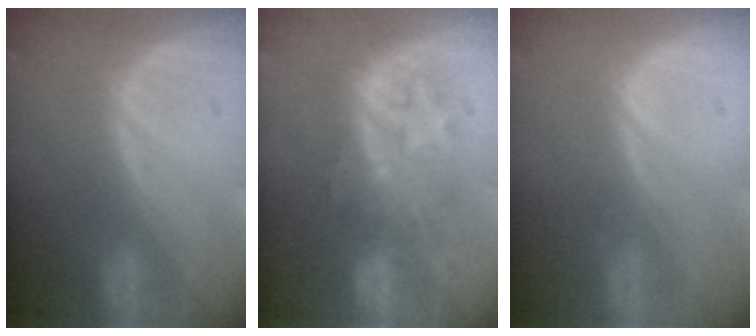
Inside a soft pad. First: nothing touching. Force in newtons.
{"total": 8.3, "press": 8.2, "slide": 1.2}
{"total": 0.5, "press": 0.1, "slide": 0.5}